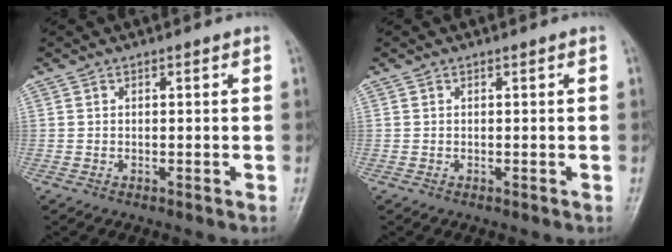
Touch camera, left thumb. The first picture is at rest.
{"total": 0.0}